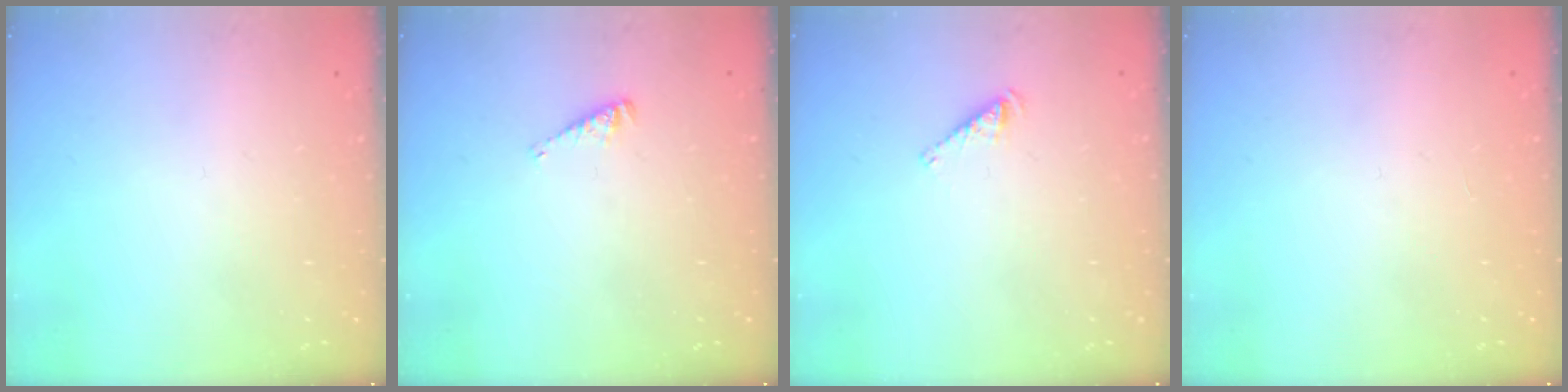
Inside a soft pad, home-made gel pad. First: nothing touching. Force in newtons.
{"total": 3.2, "press": 3.2, "slide": 0.4}
{"total": 2.8, "press": 2.8, "slide": 0.5}
{"total": 0.0}